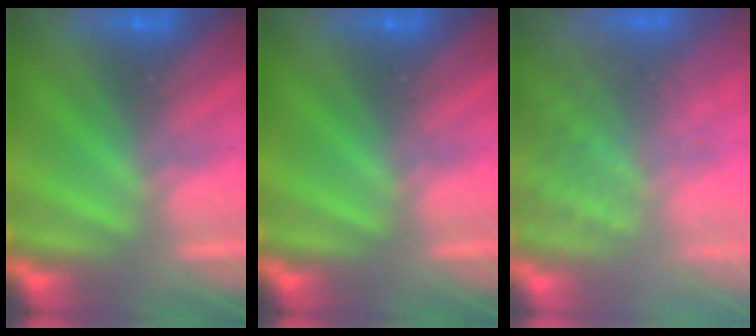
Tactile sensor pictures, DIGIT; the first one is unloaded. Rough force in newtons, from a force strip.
{"total": 0.0}
{"total": 10.5}